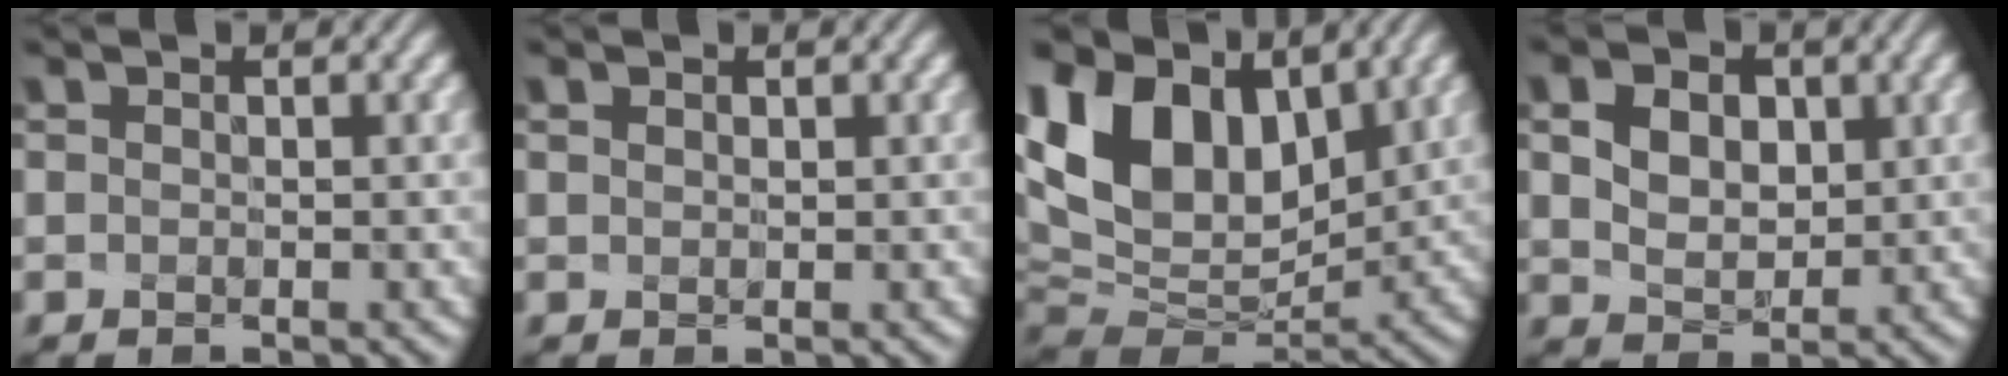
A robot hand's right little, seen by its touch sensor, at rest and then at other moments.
{"total": 0.7, "force": [0.5, 0.5, 0.2], "torque": [-0.017, 0.010, 0.008]}
{"total": 10.8, "force": [4.4, 7.0, 7.0], "torque": [-0.159, 0.007, 0.086]}
{"total": 3.3, "force": [0.9, 2.4, 2.2], "torque": [-0.047, -0.002, 0.016]}